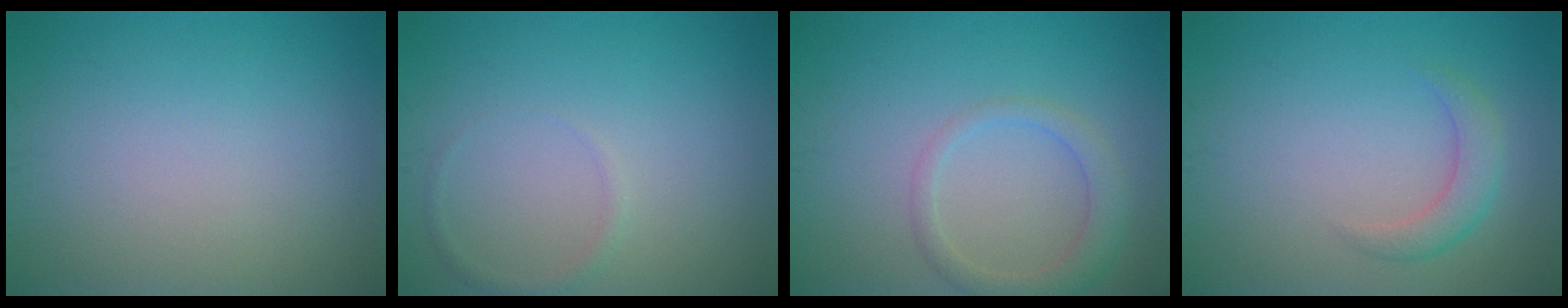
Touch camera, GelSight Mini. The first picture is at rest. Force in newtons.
{"total": 0.8, "press": 0.8, "slide": 0.0}
{"total": 2.6, "press": 2.6, "slide": 0.1}
{"total": 2.3, "press": 2.3, "slide": 0.1}